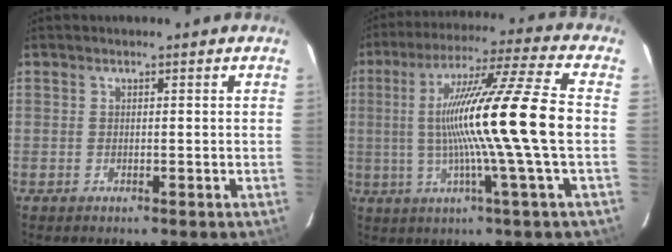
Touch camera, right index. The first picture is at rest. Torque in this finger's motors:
{"motor_torque": [2.14, 0.00, 1.05, 0.21]}